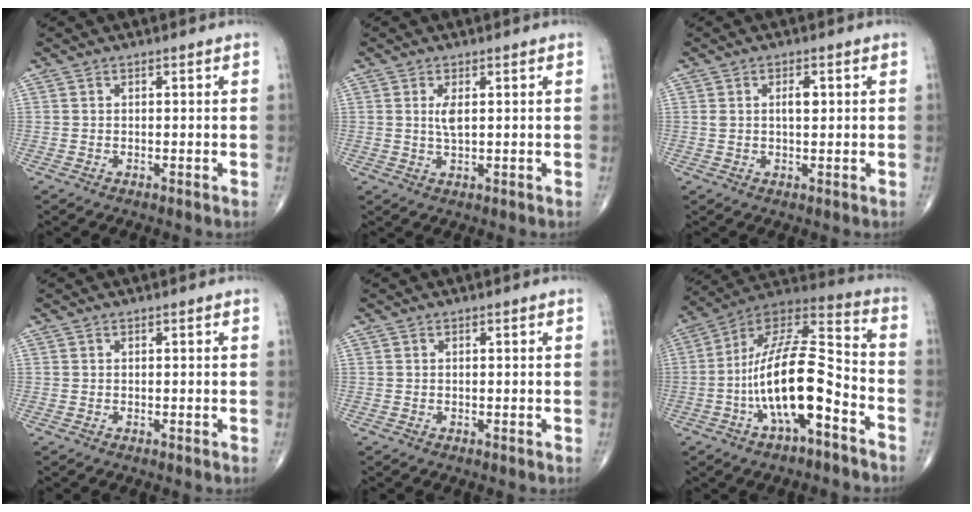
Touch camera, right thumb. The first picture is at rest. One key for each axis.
{"total": 2.6, "fx": 0.7, "fy": 0.8, "fz": 2.4, "tx": -0.050, "ty": -0.006, "tz": 0.016}
{"total": 2.7, "fx": 0.7, "fy": 1.2, "fz": 2.4, "tx": -0.039, "ty": 0.000, "tz": 0.010}
{"total": 0.0}
{"total": 0.0}
{"total": 18.4, "fx": -6.7, "fy": 6.6, "fz": 15.9, "tx": -0.284, "ty": 0.074, "tz": -0.115}